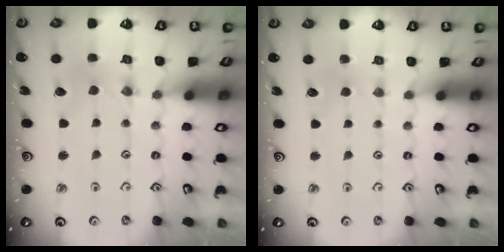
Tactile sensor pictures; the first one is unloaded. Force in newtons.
{"total": 1.6, "press": 1.5, "slide": 0.4}